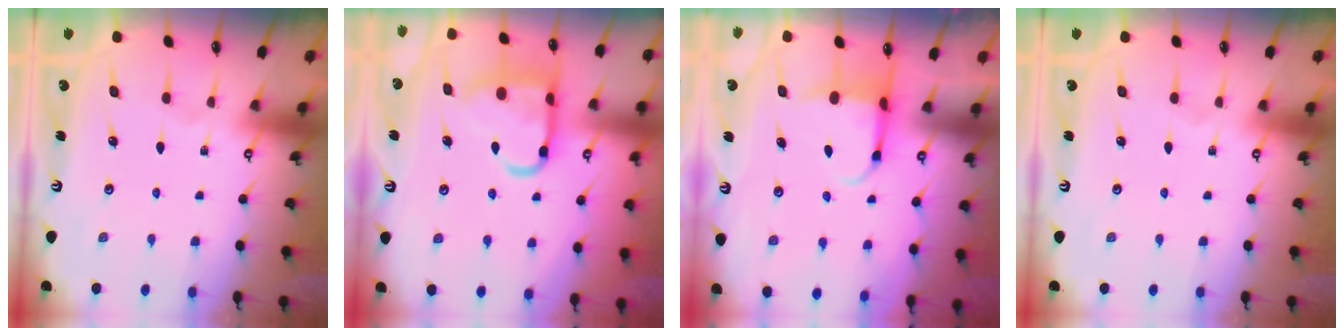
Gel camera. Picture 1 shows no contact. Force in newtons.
{"total": 14.1, "press": 14.0, "slide": 1.6}
{"total": 4.0, "press": 3.8, "slide": 1.0}
{"total": 0.0}